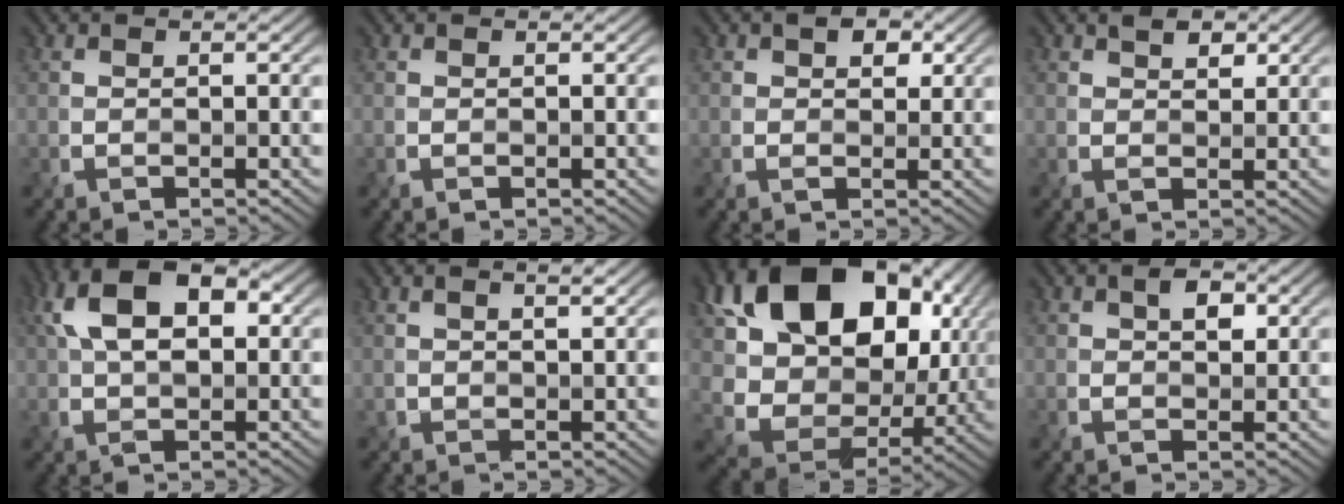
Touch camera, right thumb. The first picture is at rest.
{"total": 0.0}
{"total": 2.8, "force": [1.1, 1.9, 1.7], "torque": [-0.028, 0.001, 0.011]}
{"total": 1.9, "force": [1.1, 1.0, 1.0], "torque": [-0.018, -0.001, 0.019]}
{"total": 10.2, "force": [2.6, 5.7, 8.0], "torque": [-0.167, 0.020, 0.034]}
{"total": 1.8, "force": [1.0, 0.1, 1.5], "torque": [-0.027, 0.002, 0.020]}
{"total": 18.2, "force": [5.5, 13.1, 11.3], "torque": [-0.226, -0.020, 0.133]}
{"total": 2.5, "force": [1.0, 1.4, 1.8], "torque": [-0.030, 0.003, 0.013]}